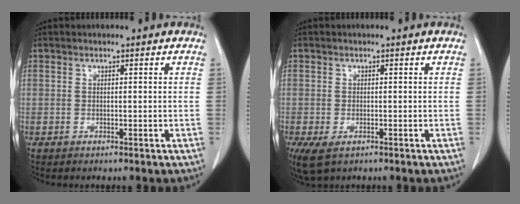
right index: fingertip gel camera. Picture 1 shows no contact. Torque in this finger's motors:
{"motor_torque": [0.43, -0.41, 0.12, 0.04]}